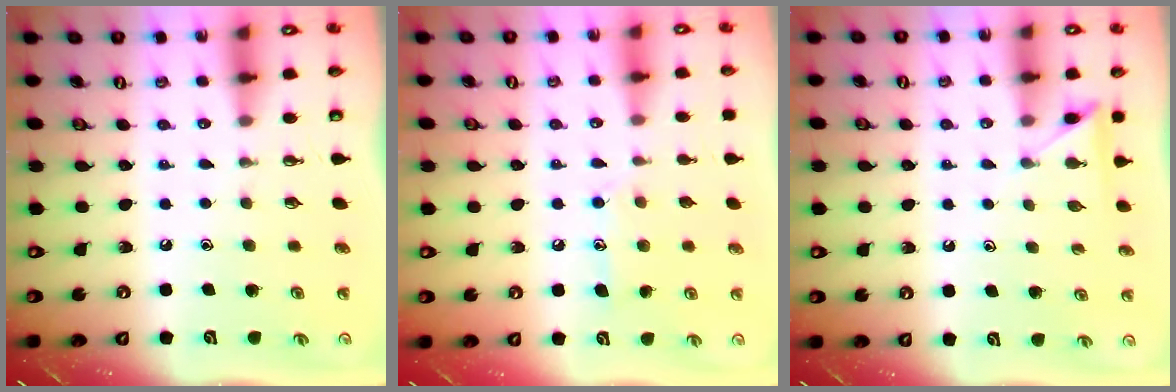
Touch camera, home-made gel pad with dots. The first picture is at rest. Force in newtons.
{"total": 9.6, "press": 9.6, "slide": 0.6}
{"total": 5.5, "press": 5.5, "slide": 0.5}